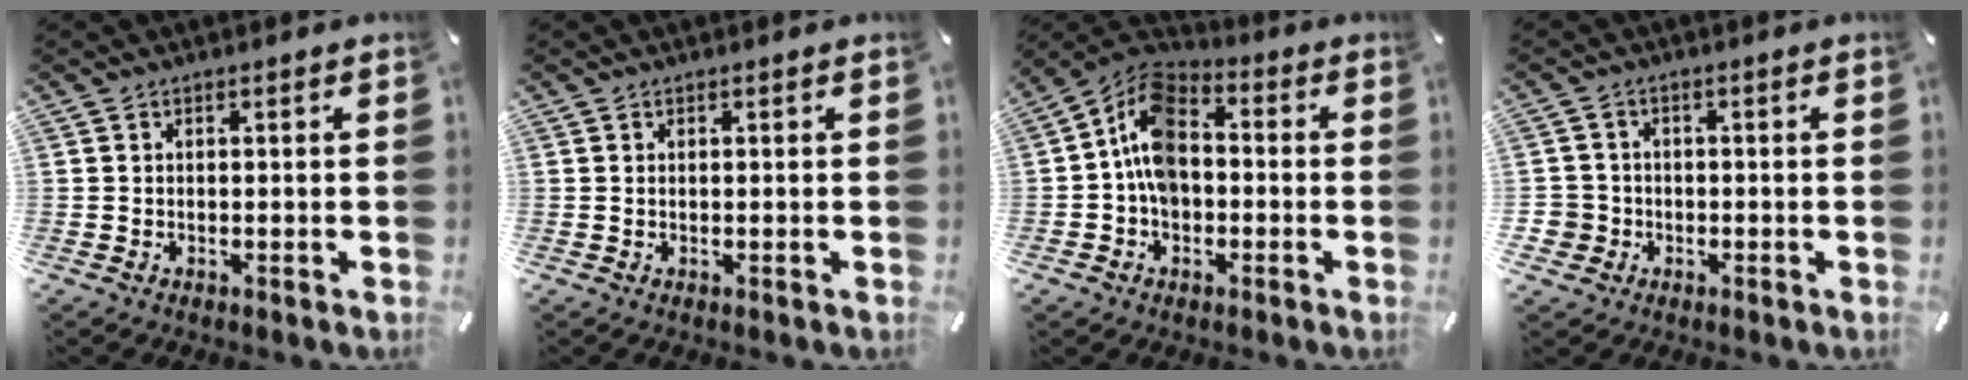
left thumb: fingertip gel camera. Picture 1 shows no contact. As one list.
[{"total": 0.0}, {"total": 10.1, "force": [-1.3, 7.5, 6.7], "torque": [-0.150, 0.014, -0.027]}, {"total": 4.2, "force": [-1.1, 4.0, 0.3], "torque": [-0.015, 0.008, -0.021]}]